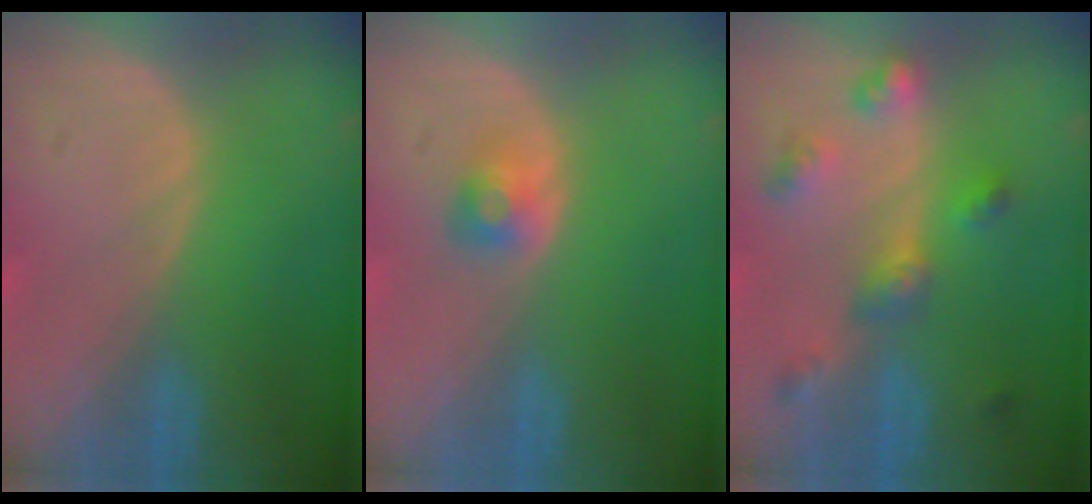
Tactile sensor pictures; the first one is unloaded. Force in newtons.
{"total": 2.6, "press": 2.4, "slide": 1.2}
{"total": 6.6, "press": 5.8, "slide": 3.1}